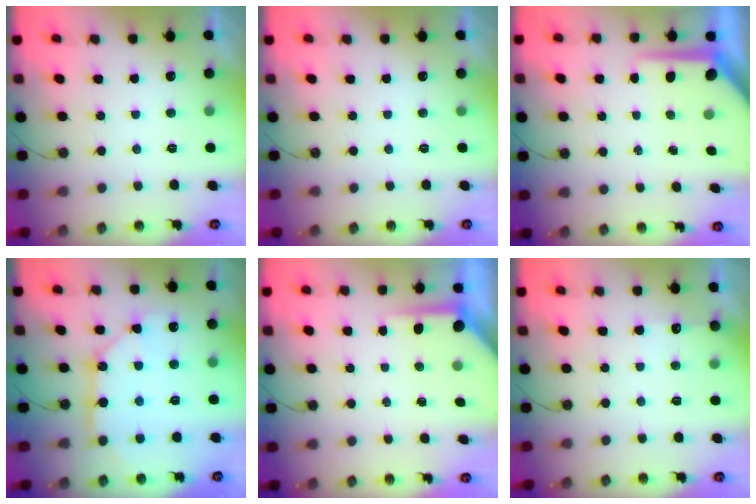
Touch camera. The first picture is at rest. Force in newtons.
{"total": 0.0}
{"total": 8.7, "press": 8.7, "slide": 0.8}
{"total": 10.5, "press": 10.4, "slide": 1.1}
{"total": 5.1, "press": 5.1, "slide": 0.5}
{"total": 3.8, "press": 3.8, "slide": 0.5}